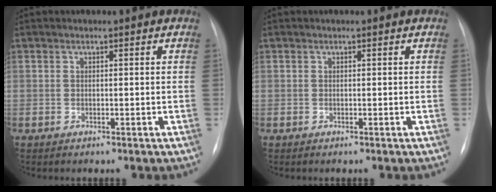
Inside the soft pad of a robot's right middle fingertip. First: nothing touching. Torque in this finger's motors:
{"motor_torque": [0.00, 0.00, 0.00, 0.00]}